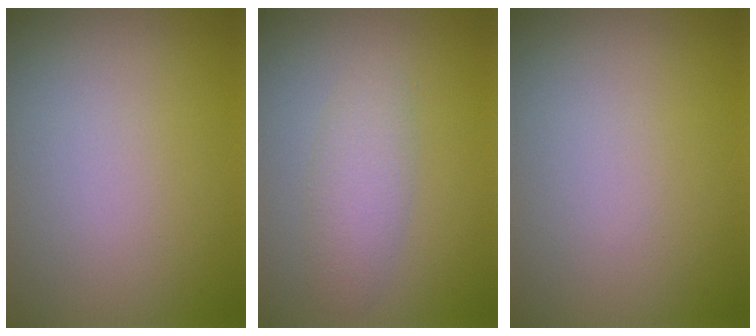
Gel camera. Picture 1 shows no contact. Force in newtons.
{"total": 2.3, "press": 2.3, "slide": 0.0}
{"total": 0.0}